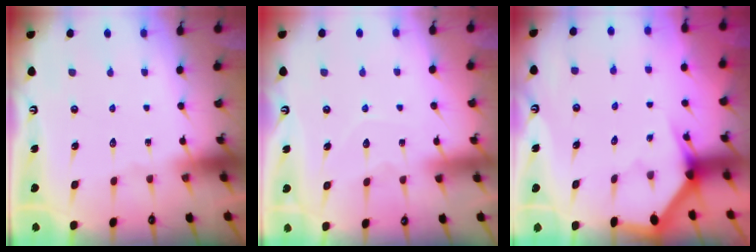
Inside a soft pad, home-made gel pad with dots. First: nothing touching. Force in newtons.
{"total": 3.6, "press": 3.6, "slide": 0.3}
{"total": 3.1, "press": 3.1, "slide": 0.2}